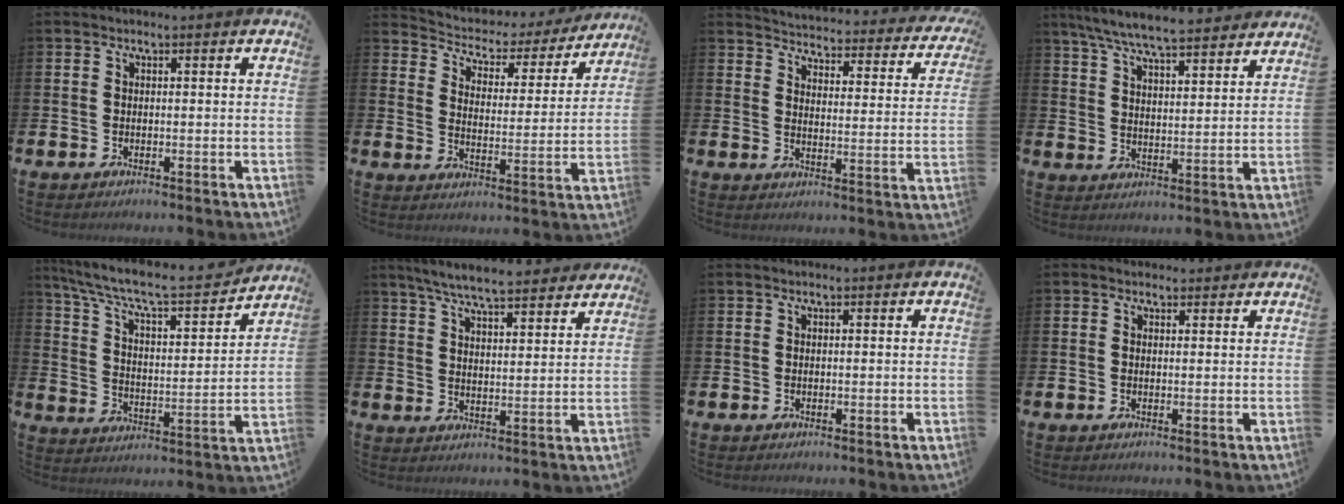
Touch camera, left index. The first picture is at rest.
{"total": 3.7, "force": [3.3, 1.7, 0.3], "torque": [-0.033, -0.034, 0.047]}
{"total": 3.5, "force": [3.4, 0.6, 0.4], "torque": [-0.023, -0.041, 0.050]}
{"total": 7.8, "force": [7.4, 0.5, 2.4], "torque": [-0.075, -0.038, 0.133]}
{"total": 8.2, "force": [7.4, 1.6, 3.3], "torque": [-0.100, -0.052, 0.120]}
{"total": 7.0, "force": [6.6, 0.7, 2.1], "torque": [-0.059, -0.033, 0.118]}
{"total": 0.0}
{"total": 1.8, "force": [1.6, 0.7, -0.1], "torque": [0.010, -0.005, 0.028]}